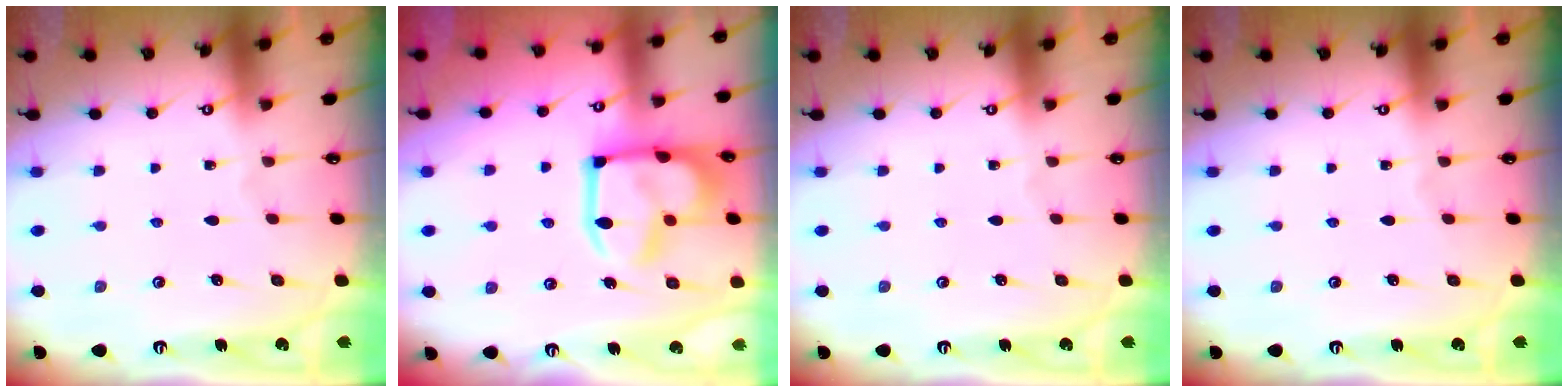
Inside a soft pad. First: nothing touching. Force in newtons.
{"total": 17.7, "press": 17.7, "slide": 1.5}
{"total": 0.0}
{"total": 0.0}